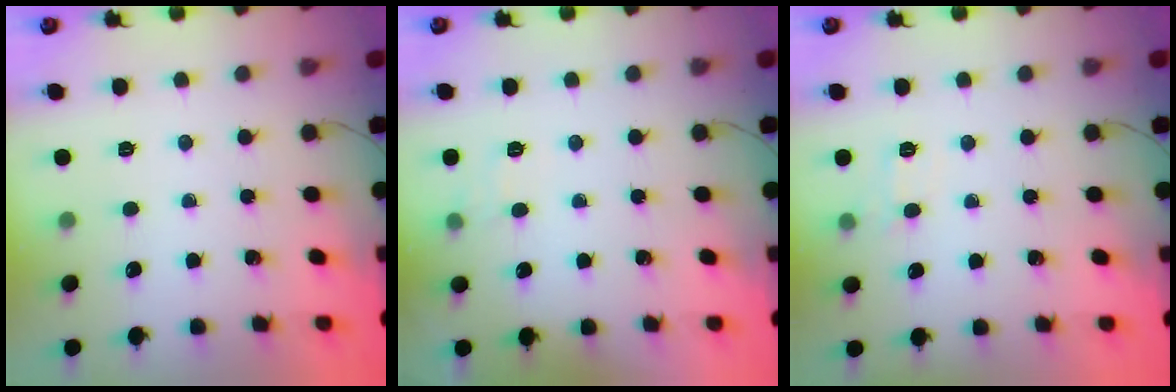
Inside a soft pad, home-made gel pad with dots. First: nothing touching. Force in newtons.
{"total": 3.5, "press": 3.1, "slide": 1.7}
{"total": 6.4, "press": 6.2, "slide": 1.7}